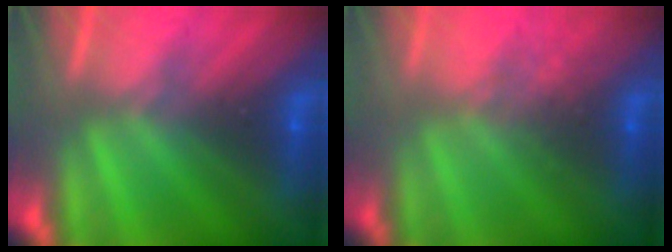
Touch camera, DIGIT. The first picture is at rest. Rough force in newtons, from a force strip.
{"total": 2.6}